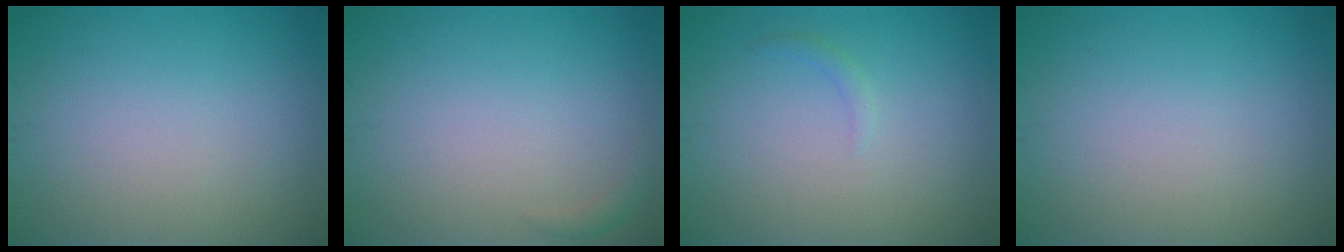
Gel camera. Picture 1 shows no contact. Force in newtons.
{"total": 0.9, "press": 0.9, "slide": 0.1}
{"total": 0.7, "press": 0.7, "slide": 0.1}
{"total": 0.0}